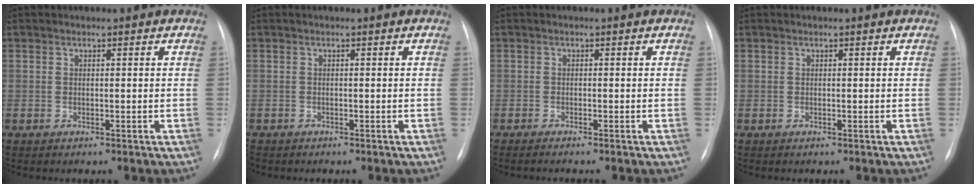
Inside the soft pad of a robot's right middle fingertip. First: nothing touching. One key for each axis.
{"total": 1.0, "fx": -0.8, "fy": 0.5, "fz": 0.2, "tx": -0.006, "ty": 0.000, "tz": -0.013}
{"total": 1.9, "fx": -1.5, "fy": -0.2, "fz": 1.1, "tx": -0.014, "ty": -0.002, "tz": -0.020}
{"total": 0.0}